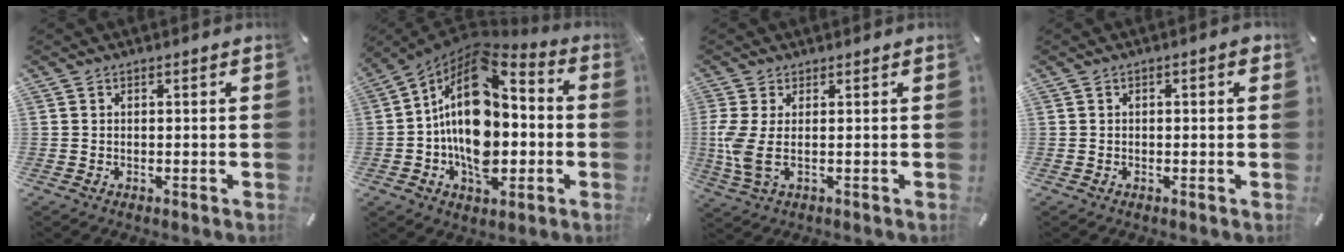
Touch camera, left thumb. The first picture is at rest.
{"total": 19.9, "force": [-0.5, 13.4, 14.7], "torque": [-0.261, -0.016, -0.008]}
{"total": 6.2, "force": [0.1, 2.0, 5.8], "torque": [-0.143, -0.023, 0.000]}
{"total": 1.7, "force": [0.0, 0.7, 1.5], "torque": [-0.027, 0.005, -0.002]}